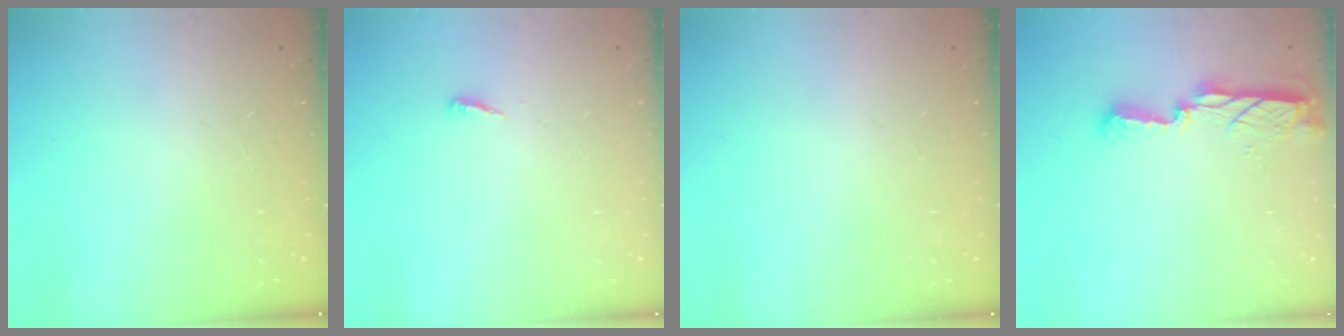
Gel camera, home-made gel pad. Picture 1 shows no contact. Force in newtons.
{"total": 3.2, "press": 3.2, "slide": 0.2}
{"total": 1.1, "press": 0.9, "slide": 0.6}
{"total": 7.8, "press": 7.7, "slide": 0.3}